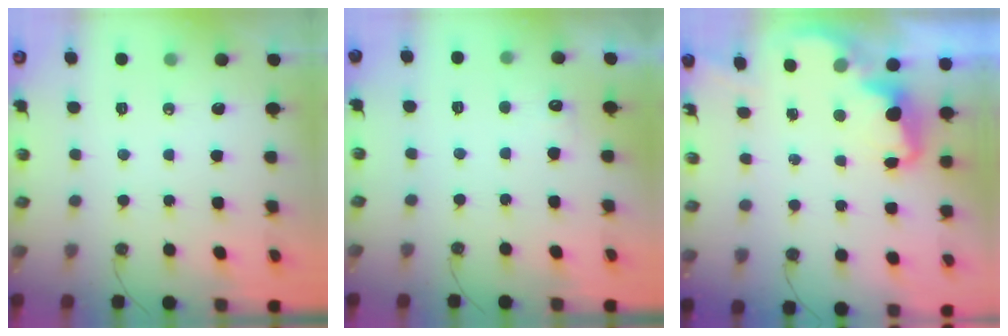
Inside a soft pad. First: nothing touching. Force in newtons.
{"total": 3.9, "press": 3.7, "slide": 1.2}
{"total": 2.6, "press": 2.5, "slide": 0.6}